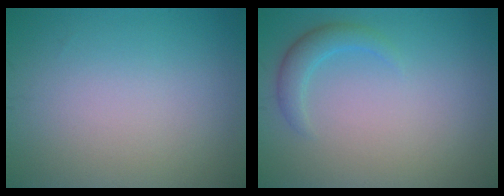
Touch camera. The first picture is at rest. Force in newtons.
{"total": 2.1, "press": 2.1, "slide": 0.2}